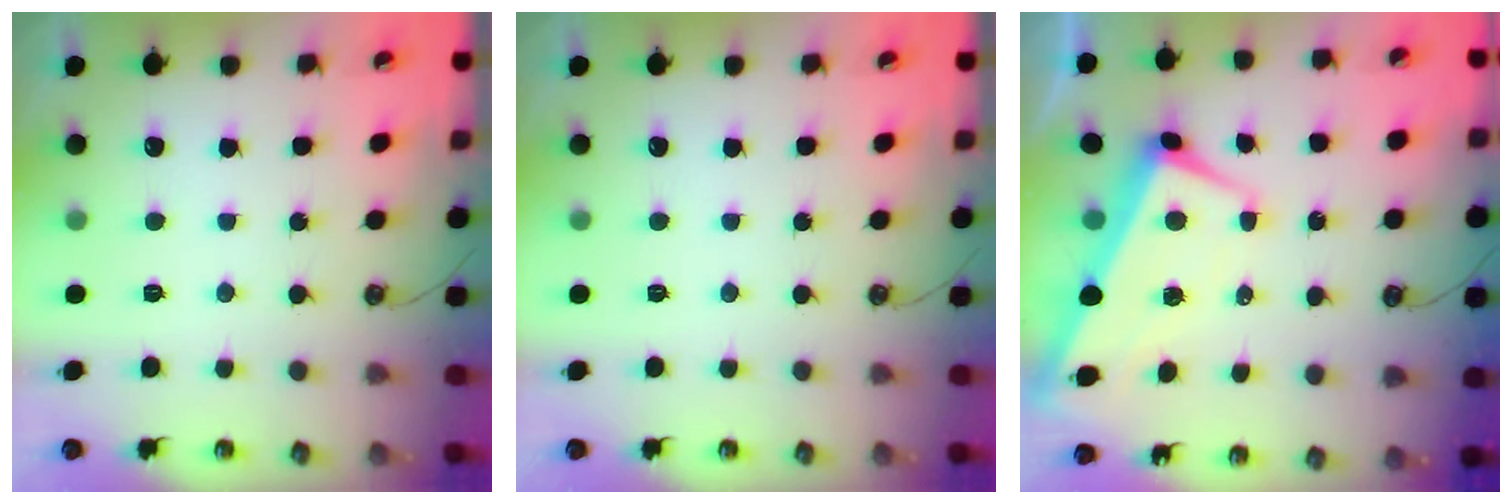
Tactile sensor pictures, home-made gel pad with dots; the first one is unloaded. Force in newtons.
{"total": 0.0}
{"total": 1.2, "press": 0.3, "slide": 1.1}